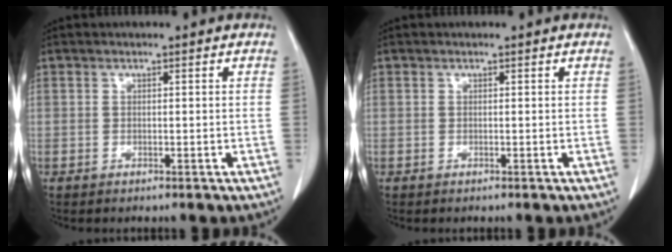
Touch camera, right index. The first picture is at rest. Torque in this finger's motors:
{"motor_torque": [0.01, 0.00, 0.00, 0.00]}